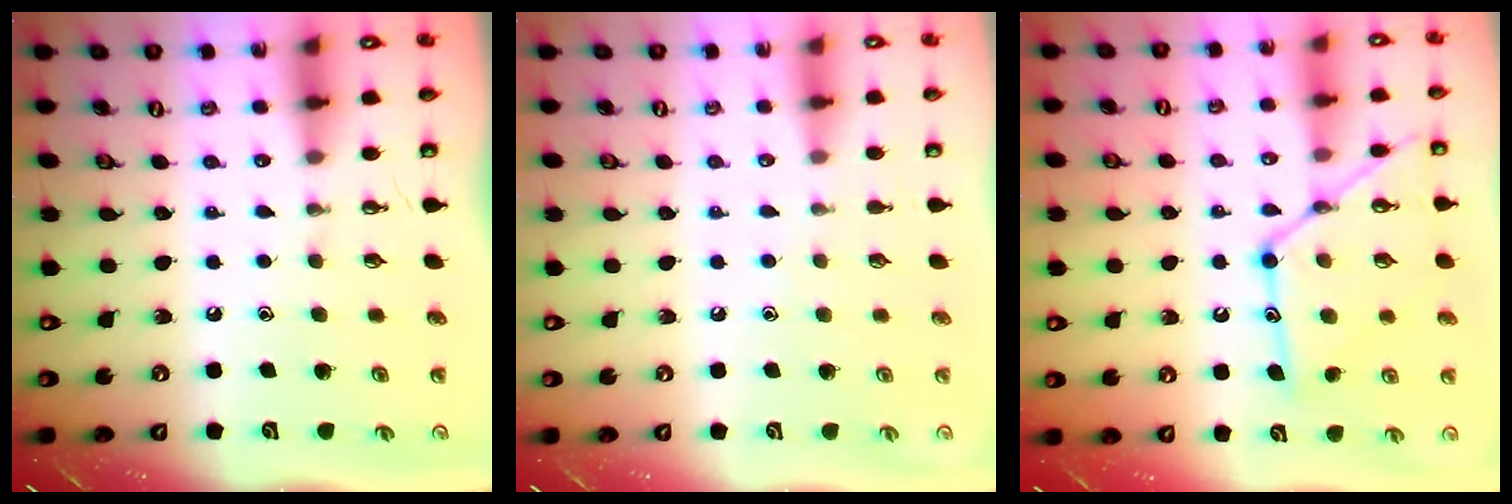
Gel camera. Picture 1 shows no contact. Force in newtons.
{"total": 4.5, "press": 4.4, "slide": 0.6}
{"total": 17.5, "press": 17.4, "slide": 1.5}